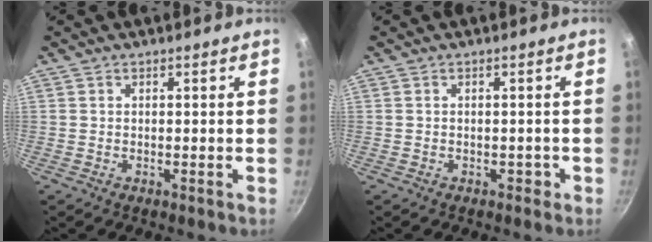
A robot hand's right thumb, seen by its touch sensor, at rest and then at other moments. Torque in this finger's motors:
{"motor_torque": [0.05, 0.62, -0.28, 0.15, 0.06]}